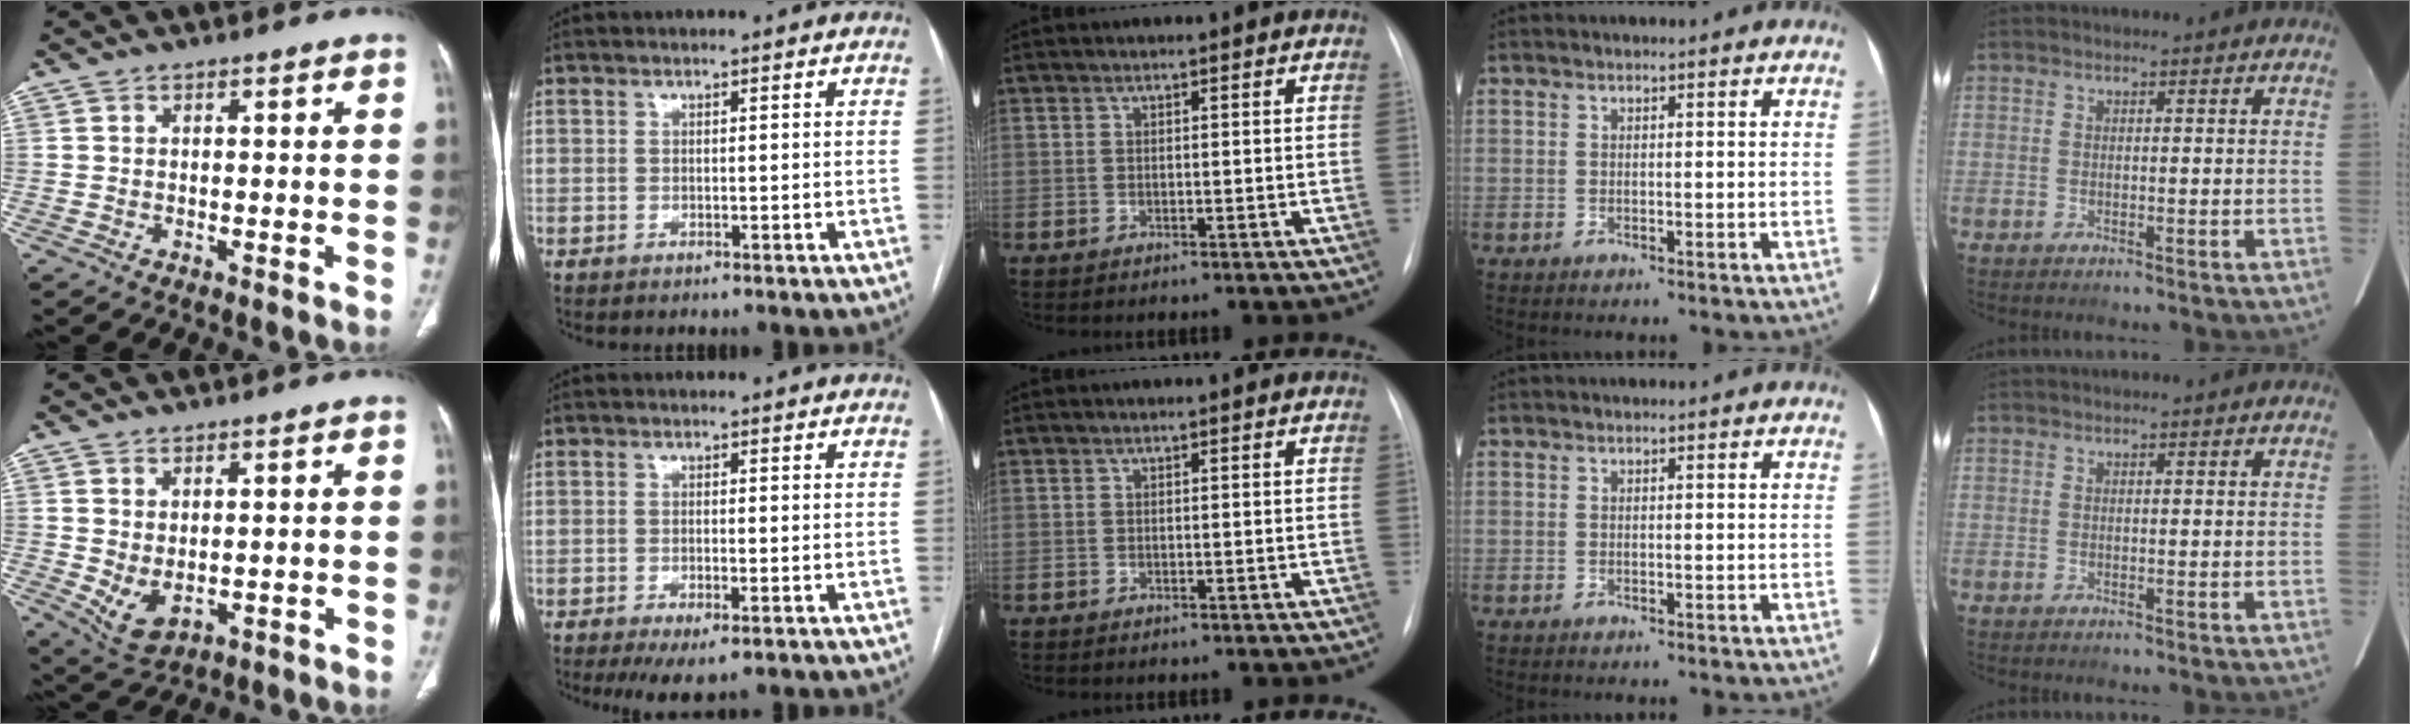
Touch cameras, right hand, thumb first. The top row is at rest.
{"thumb": {"total": 5.5, "force": [-0.3, 3.4, 4.3], "torque": [-0.074, -0.007, 0.019]}, "index": {"total": 4.3, "force": [-2.4, 1.2, 3.4], "torque": [-0.052, -0.009, -0.033]}}